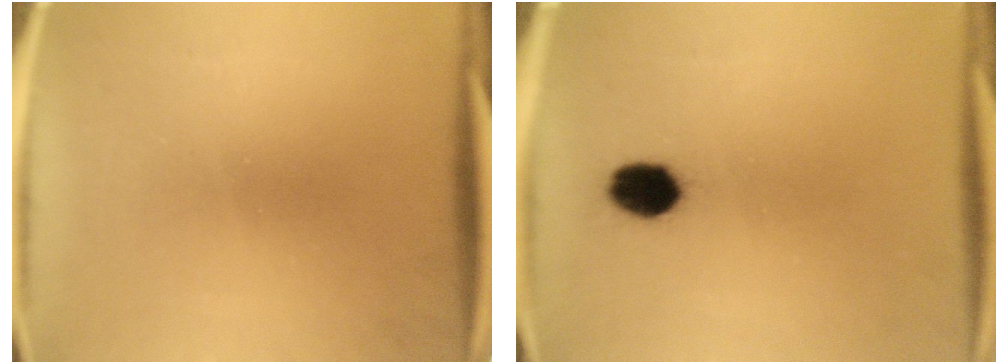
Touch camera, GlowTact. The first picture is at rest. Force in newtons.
{"total": 5.8}